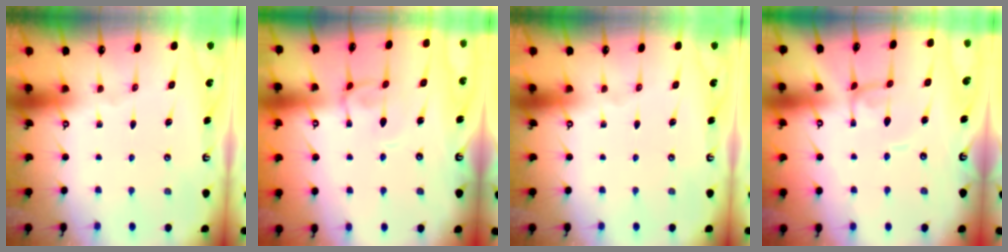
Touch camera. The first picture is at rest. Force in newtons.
{"total": 2.5, "press": 2.5, "slide": 0.5}
{"total": 0.0}
{"total": 2.0, "press": 2.0, "slide": 0.1}